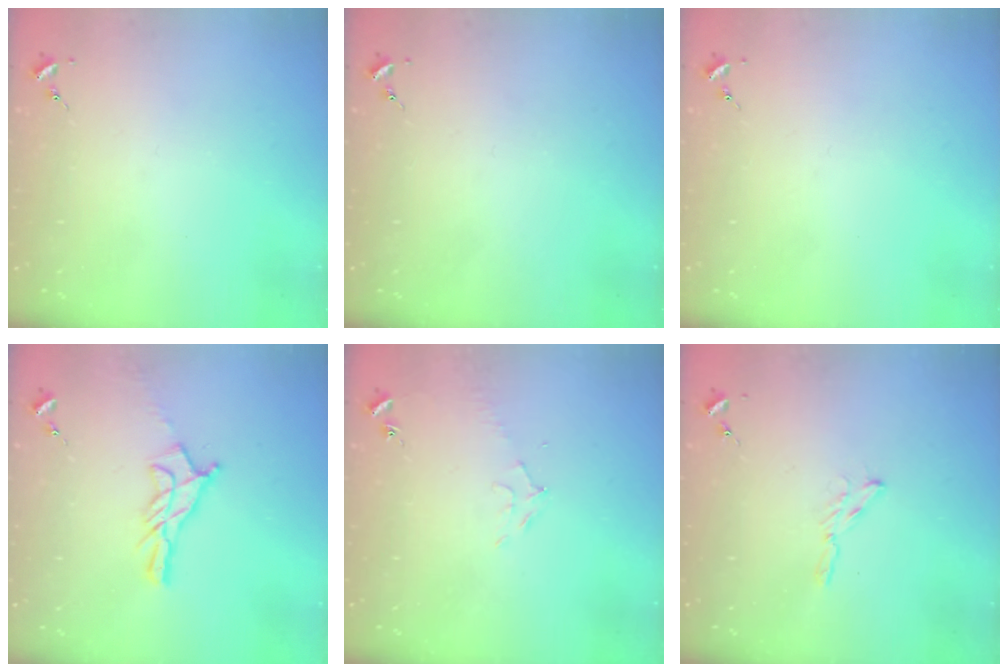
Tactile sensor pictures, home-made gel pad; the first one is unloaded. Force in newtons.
{"total": 0.0}
{"total": 0.0}
{"total": 11.2, "press": 11.1, "slide": 0.7}
{"total": 6.6, "press": 6.6, "slide": 0.8}
{"total": 2.9, "press": 2.9, "slide": 0.3}